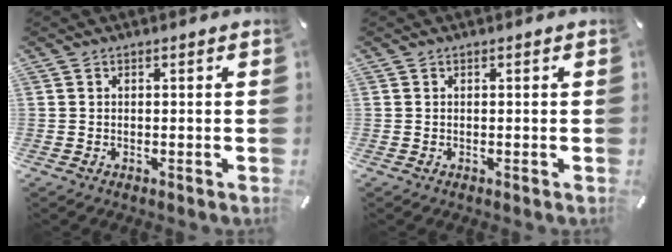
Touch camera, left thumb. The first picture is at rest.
{"total": 0.0}